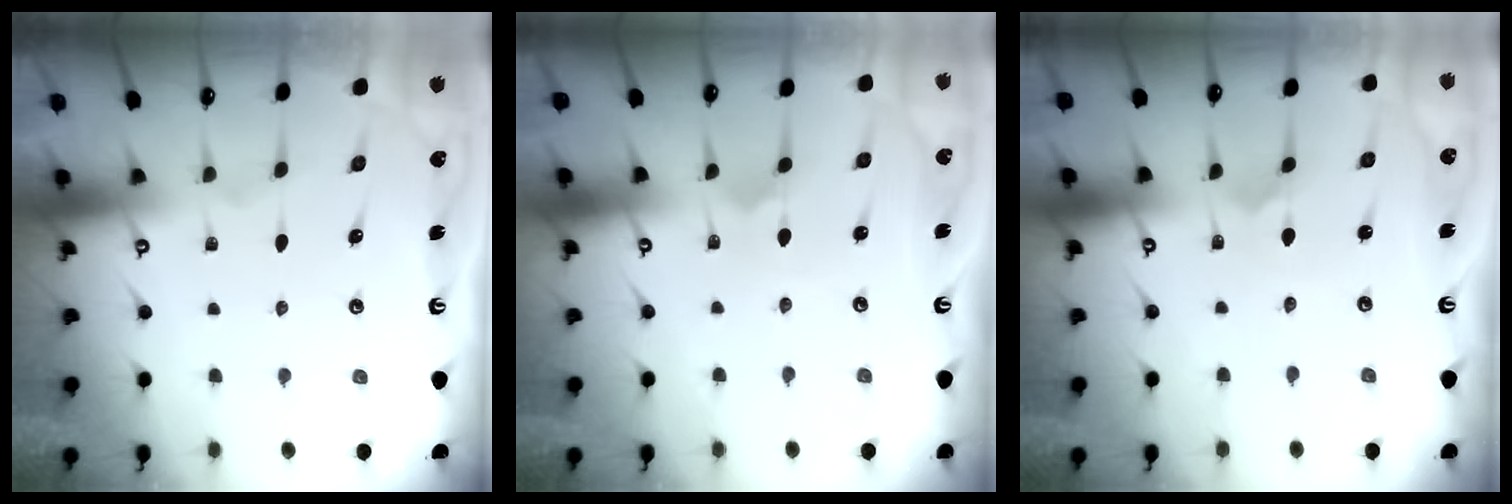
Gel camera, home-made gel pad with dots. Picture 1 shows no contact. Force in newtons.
{"total": 2.4, "press": 2.4, "slide": 0.2}
{"total": 0.6, "press": 0.6, "slide": 0.0}